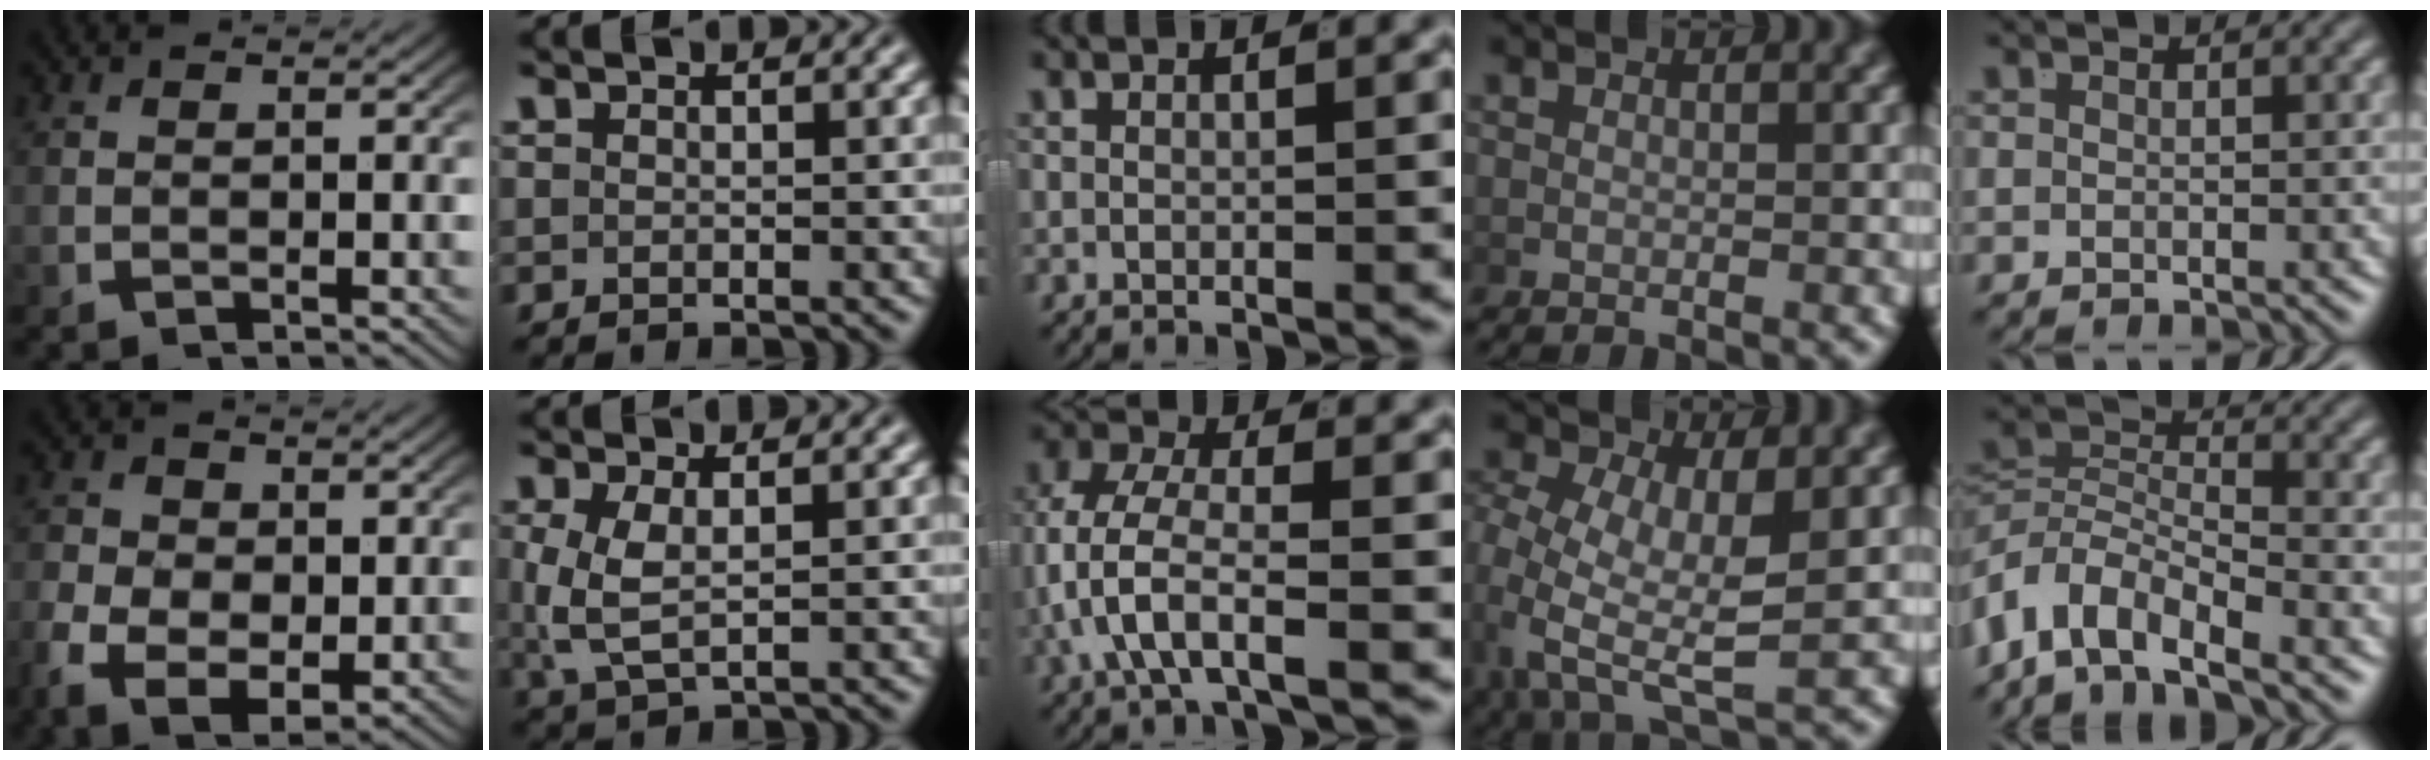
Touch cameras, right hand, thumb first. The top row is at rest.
{"thumb": {"total": 7.6, "force": [-1.6, 5.7, 4.8], "torque": [-0.114, -0.050, -0.003]}, "index": {"total": 3.6, "force": [-0.3, 2.0, 3.0], "torque": [-0.079, -0.020, 0.016]}, "middle": {"total": 6.1, "force": [-1.1, 3.5, 4.8], "torque": [-0.119, -0.027, -0.010]}, "ring": {"total": 6.7, "force": [-0.5, 4.1, 5.3], "torque": [-0.137, -0.048, 0.015]}, "little": {"total": 7.6, "force": [-3.3, 5.3, 4.4], "torque": [-0.106, -0.036, -0.049]}}